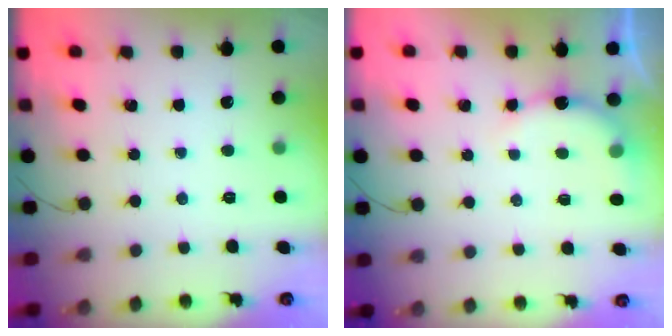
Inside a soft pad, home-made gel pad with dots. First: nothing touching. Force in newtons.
{"total": 6.0, "press": 6.0, "slide": 0.5}